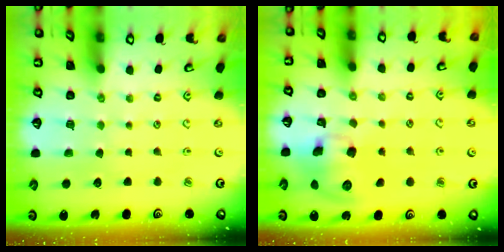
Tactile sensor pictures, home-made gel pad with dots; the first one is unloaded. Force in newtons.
{"total": 12.0, "press": 11.8, "slide": 1.9}